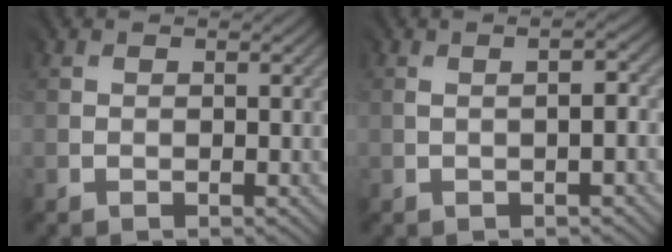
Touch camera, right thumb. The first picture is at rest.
{"total": 1.8, "force": [-0.4, 0.0, 1.7], "torque": [-0.025, 0.002, -0.001]}